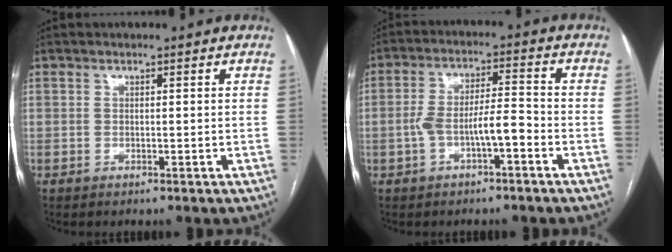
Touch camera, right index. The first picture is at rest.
{"total": 6.7, "force": [-2.4, 1.6, 6.0], "torque": [-0.118, 0.024, -0.038]}